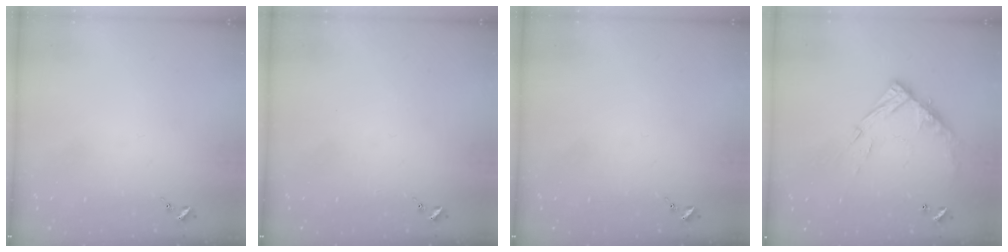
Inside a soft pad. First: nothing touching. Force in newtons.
{"total": 0.0}
{"total": 0.0}
{"total": 13.3, "press": 13.2, "slide": 1.2}